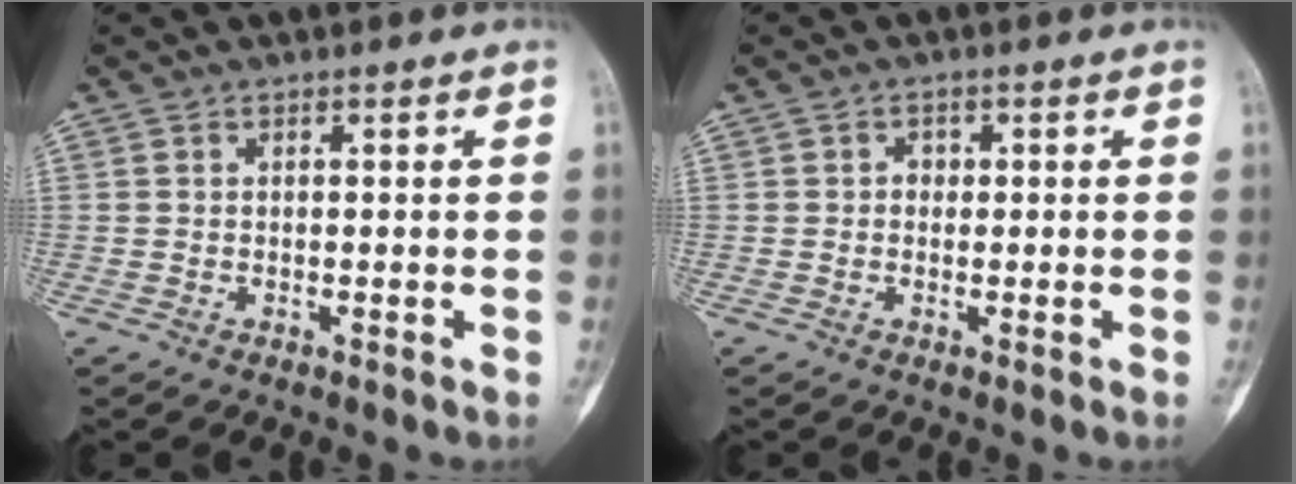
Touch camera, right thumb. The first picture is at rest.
{"total": 1.6, "force": [0.0, 1.5, 0.6], "torque": [0.006, 0.005, -0.003]}